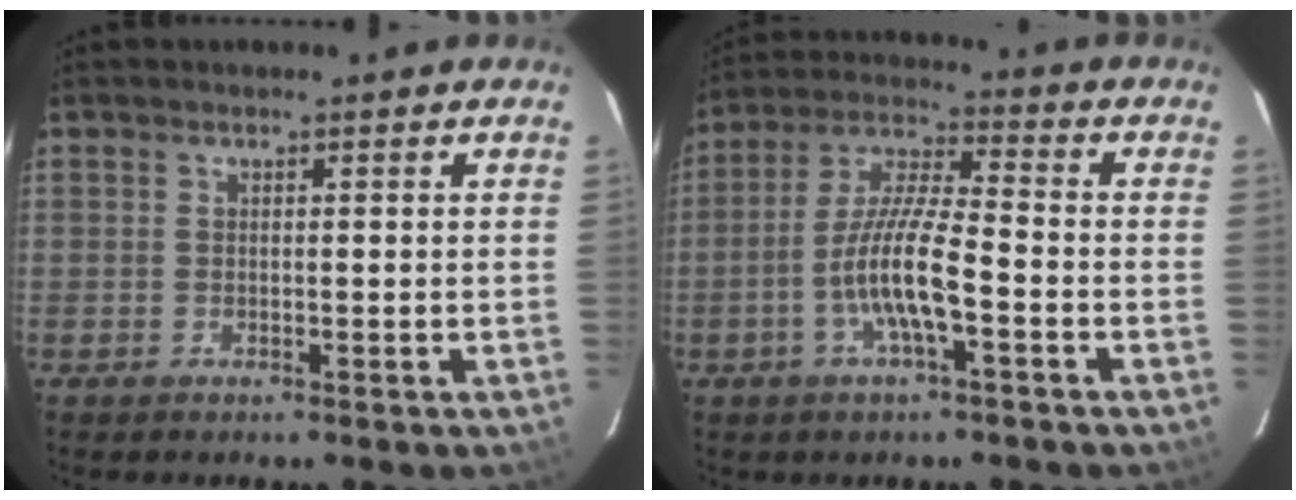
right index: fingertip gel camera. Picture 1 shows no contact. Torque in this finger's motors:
{"motor_torque": [0.54, -0.17, 0.49, 0.21]}